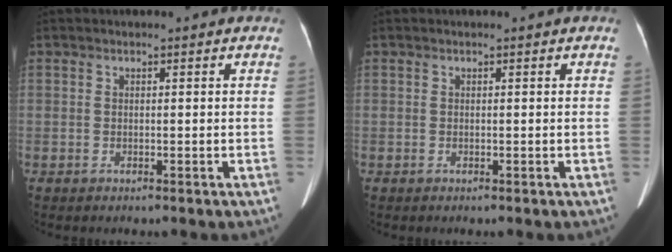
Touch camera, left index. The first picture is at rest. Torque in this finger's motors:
{"motor_torque": [0.01, -0.01, 0.00, 0.01]}